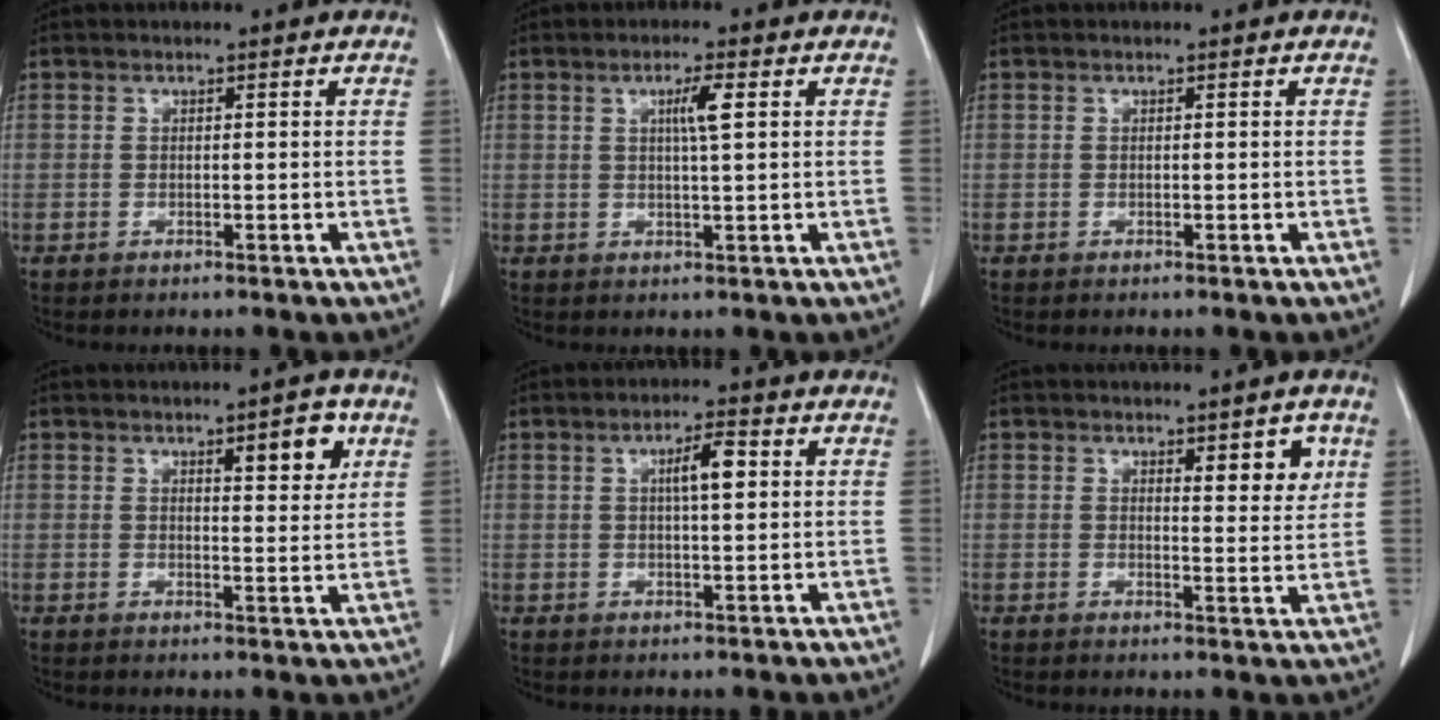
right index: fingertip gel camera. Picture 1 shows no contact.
{"total": 3.4, "force": [1.1, -0.1, 3.2], "torque": [-0.055, 0.000, 0.017]}
{"total": 0.0}
{"total": 5.1, "force": [2.6, 1.2, 4.2], "torque": [-0.056, -0.005, 0.037]}
{"total": 4.3, "force": [1.1, 0.8, 4.1], "torque": [-0.069, 0.006, 0.017]}
{"total": 4.5, "force": [2.3, 1.2, 3.7], "torque": [-0.047, -0.008, 0.031]}